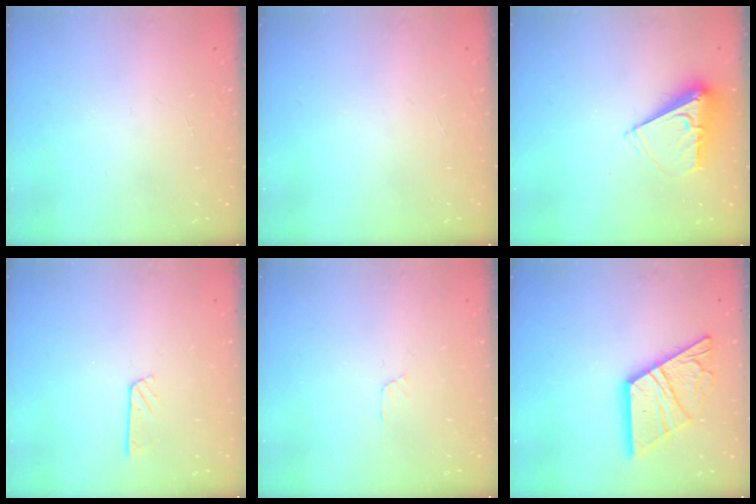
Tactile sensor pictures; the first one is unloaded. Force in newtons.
{"total": 0.0}
{"total": 7.0, "press": 7.0, "slide": 0.3}
{"total": 2.8, "press": 2.8, "slide": 0.2}
{"total": 4.0, "press": 4.0, "slide": 0.5}
{"total": 18.9, "press": 18.8, "slide": 1.8}